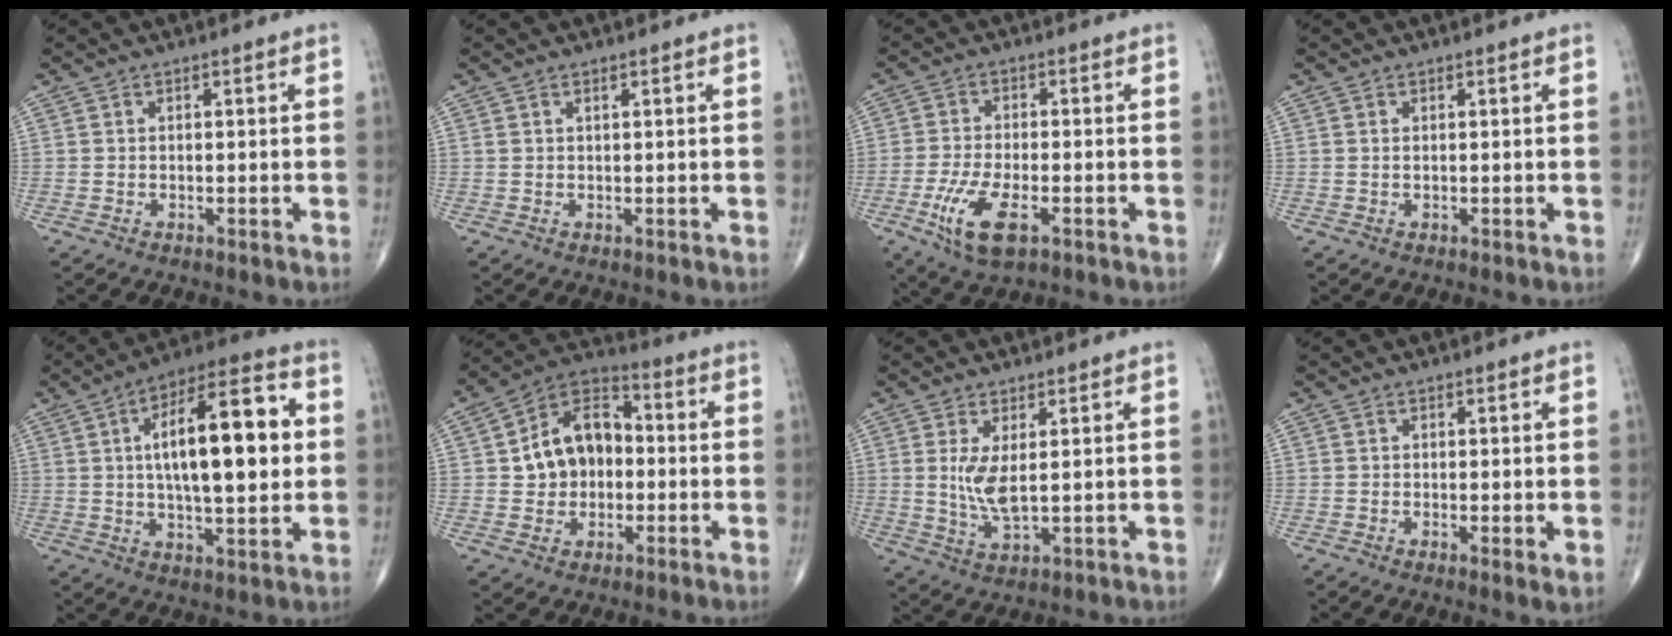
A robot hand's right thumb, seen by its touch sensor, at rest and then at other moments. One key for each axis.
{"total": 0.6, "fx": 0.5, "fy": 0.1, "fz": 0.4, "tx": -0.009, "ty": 0.002, "tz": 0.011}
{"total": 9.0, "fx": -3.7, "fy": 3.6, "fz": 7.4, "tx": -0.155, "ty": 0.001, "tz": -0.065}
{"total": 0.0}
{"total": 19.6, "fx": 2.7, "fy": 7.1, "fz": 18.1, "tx": -0.268, "ty": 0.016, "tz": 0.037}
{"total": 13.0, "fx": 0.2, "fy": 9.4, "fz": 8.9, "tx": -0.110, "ty": 0.031, "tz": -0.008}
{"total": 5.7, "fx": 1.1, "fy": 1.9, "fz": 5.2, "tx": -0.106, "ty": -0.022, "tz": 0.028}
{"total": 1.8, "fx": -0.2, "fy": 0.3, "fz": 1.8, "tx": -0.034, "ty": -0.009, "tz": -0.009}